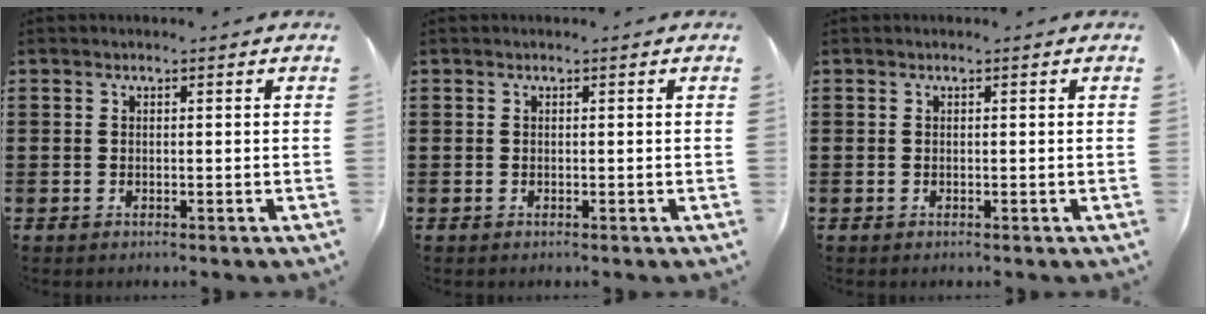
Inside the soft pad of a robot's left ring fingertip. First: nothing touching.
{"total": 0.0}
{"total": 0.0}